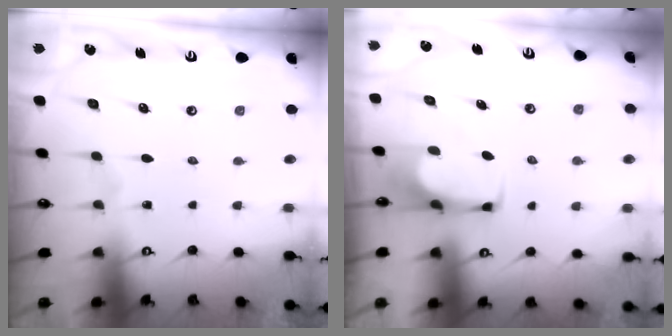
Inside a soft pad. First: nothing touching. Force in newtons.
{"total": 0.7, "press": 0.6, "slide": 0.3}